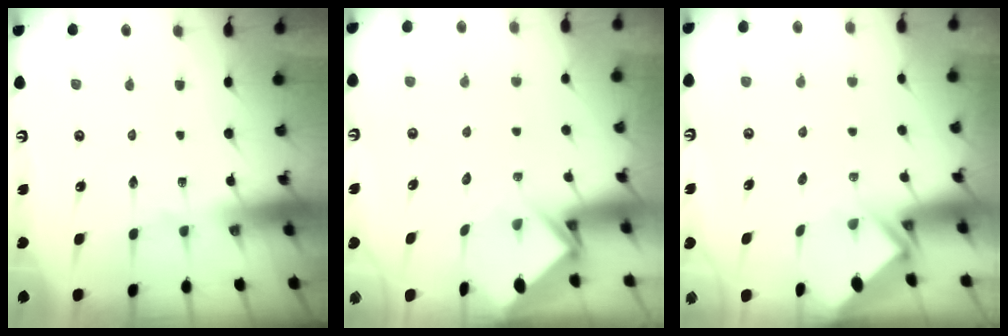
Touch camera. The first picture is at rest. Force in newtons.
{"total": 3.9, "press": 3.9, "slide": 0.2}
{"total": 2.6, "press": 2.6, "slide": 0.2}